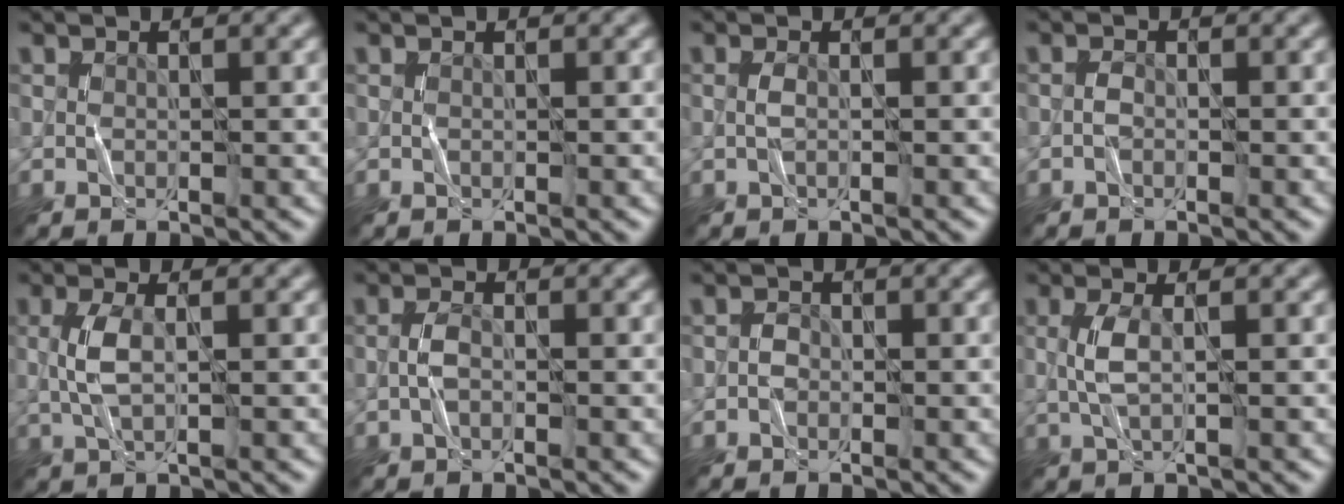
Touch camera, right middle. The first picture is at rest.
{"total": 0.0}
{"total": 0.8, "force": [-0.2, 0.2, 0.8], "torque": [-0.020, 0.001, -0.004]}
{"total": 0.7, "force": [-0.4, 0.4, 0.5], "torque": [-0.009, 0.003, -0.011]}
{"total": 2.6, "force": [0.1, 0.8, 2.5], "torque": [-0.061, 0.004, 0.002]}
{"total": 1.6, "force": [-0.6, 0.6, 1.3], "torque": [-0.026, 0.004, -0.016]}
{"total": 0.9, "force": [-0.5, 0.7, 0.3], "torque": [-0.005, 0.003, -0.012]}
{"total": 2.2, "force": [0.1, 0.5, 2.1], "torque": [-0.052, 0.006, 0.001]}